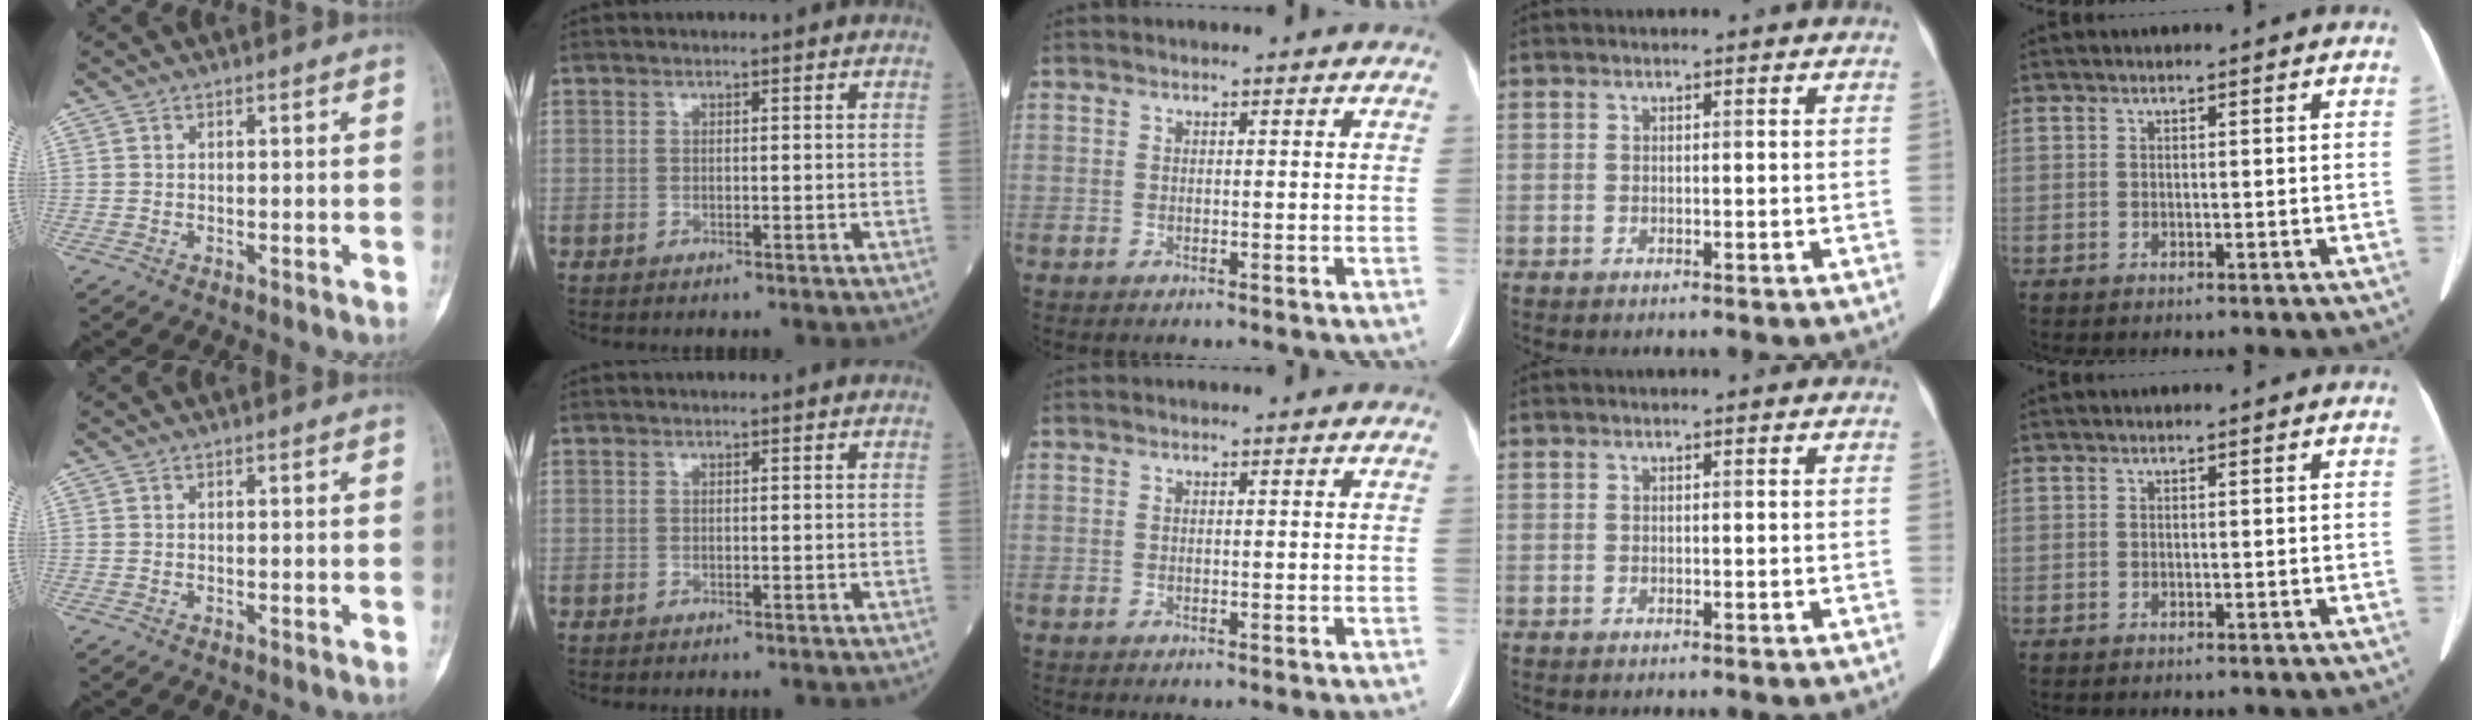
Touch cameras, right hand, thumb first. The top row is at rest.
{}